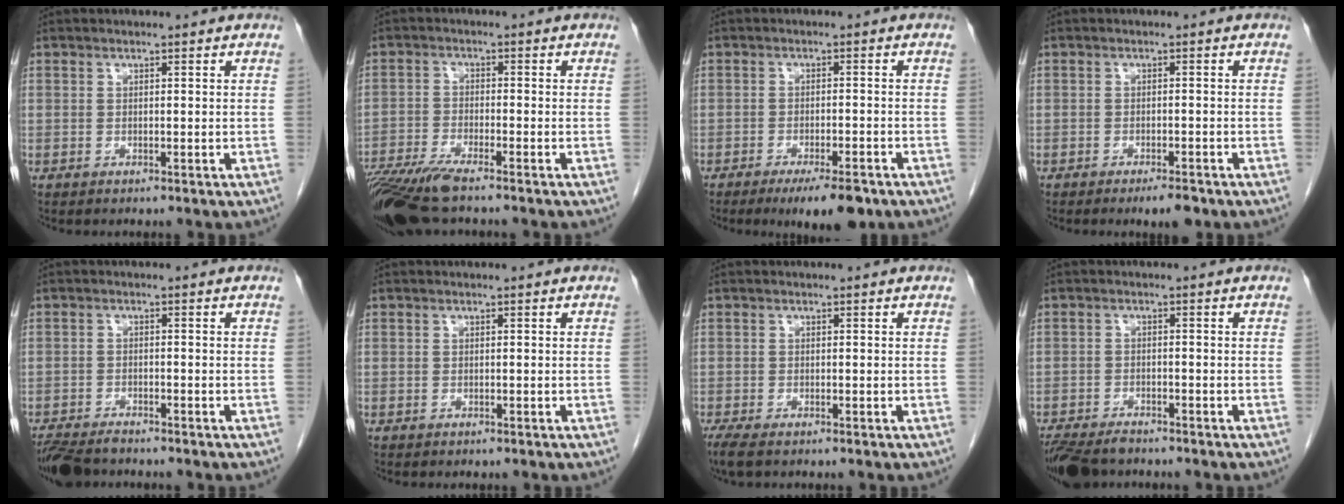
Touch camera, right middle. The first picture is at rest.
{"total": 10.1, "force": [-8.0, 1.1, 6.0], "torque": [-0.107, -0.022, -0.141]}
{"total": 7.1, "force": [-4.9, 1.4, 4.9], "torque": [-0.072, -0.013, -0.070]}
{"total": 3.0, "force": [-2.2, 0.5, 2.1], "torque": [-0.034, -0.005, -0.027]}
{"total": 6.6, "force": [-5.8, 1.6, 2.7], "torque": [-0.043, -0.016, -0.098]}
{"total": 0.0}
{"total": 3.3, "force": [-2.4, 1.0, 2.0], "torque": [-0.043, -0.012, -0.039]}
{"total": 8.3, "force": [-7.0, 2.9, 3.5], "torque": [-0.061, -0.013, -0.113]}